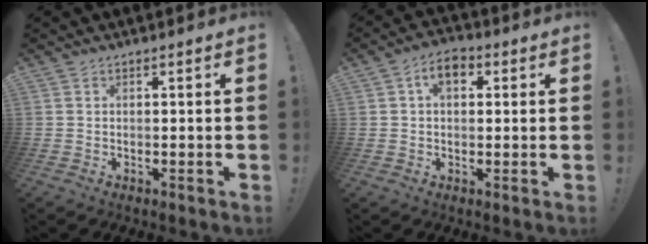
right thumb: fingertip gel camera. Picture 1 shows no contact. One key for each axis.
{"total": 6.3, "fx": 1.7, "fy": 4.2, "fz": 4.3, "tx": -0.066, "ty": 0.007, "tz": 0.029}